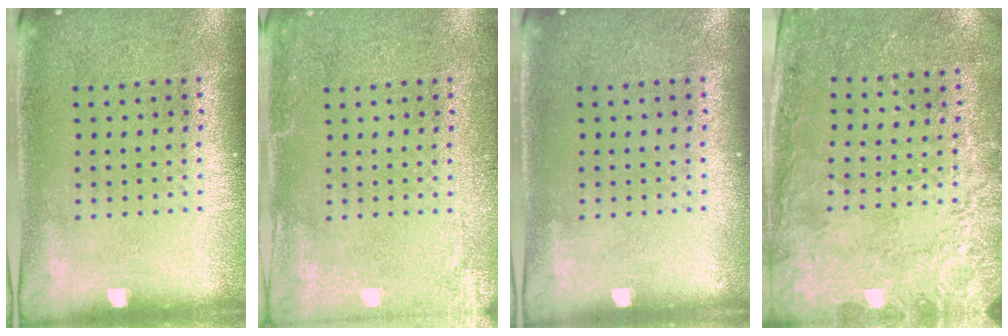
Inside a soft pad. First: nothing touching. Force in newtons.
{"total": 2.6, "press": 2.6, "slide": 0.3}
{"total": 0.0}
{"total": 2.5, "press": 2.4, "slide": 0.8}